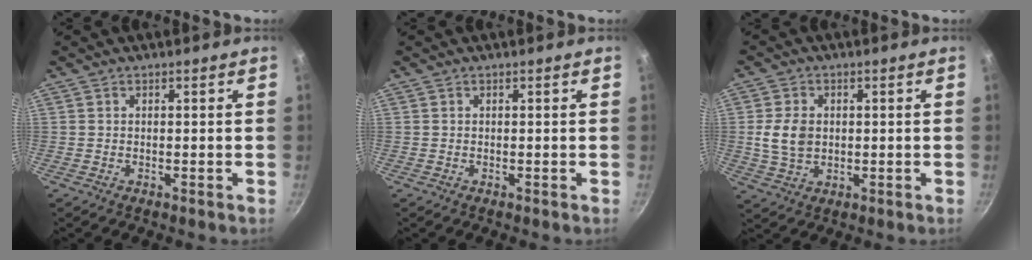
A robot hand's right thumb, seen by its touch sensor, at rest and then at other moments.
{"total": 0.0}
{"total": 6.3, "force": [0.4, 4.5, 4.3], "torque": [-0.075, -0.001, 0.009]}